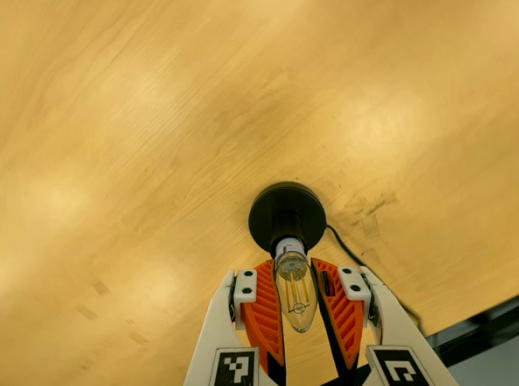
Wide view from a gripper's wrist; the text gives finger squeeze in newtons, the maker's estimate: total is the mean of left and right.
{"total": 13.5, "left": 13.2, "right": 13.8}